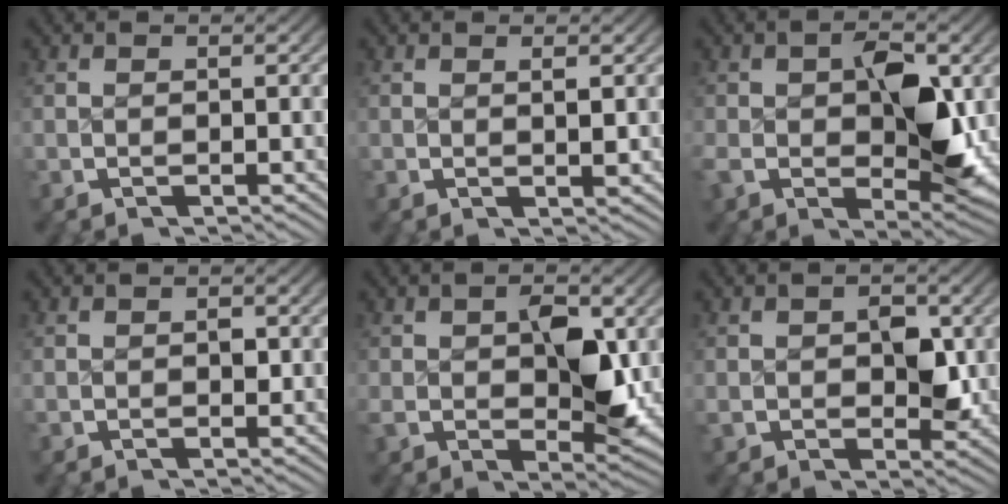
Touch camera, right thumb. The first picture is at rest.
{"total": 1.1, "force": [0.3, 0.3, 1.0], "torque": [-0.014, -0.001, 0.007]}
{"total": 8.2, "force": [-0.5, 4.9, 6.5], "torque": [-0.107, -0.025, 0.006]}
{"total": 0.8, "force": [0.0, 0.6, 0.6], "torque": [-0.012, -0.006, 0.004]}
{"total": 5.9, "force": [0.1, 3.4, 4.8], "torque": [-0.074, -0.019, 0.015]}
{"total": 3.7, "force": [0.1, 2.6, 2.6], "torque": [-0.039, -0.013, 0.011]}